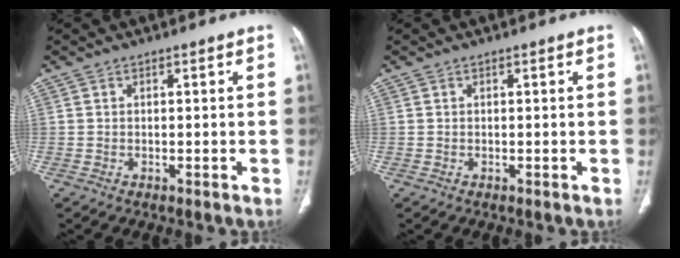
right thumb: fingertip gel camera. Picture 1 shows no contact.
{"total": 0.0}